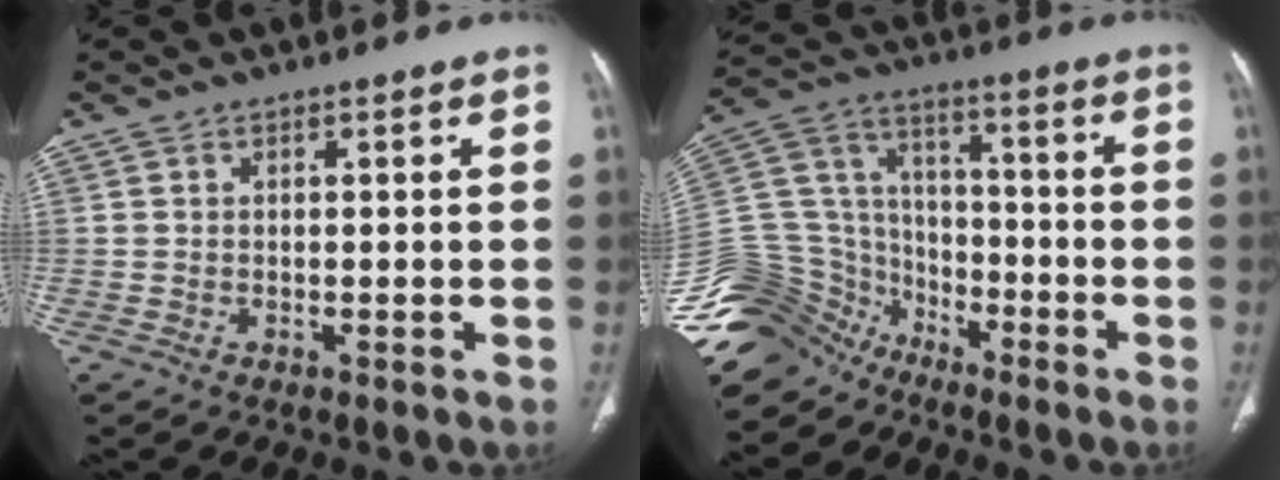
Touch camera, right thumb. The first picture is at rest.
{"total": 18.9, "force": [-14.6, 11.3, 4.0], "torque": [-0.094, 0.091, -0.269]}